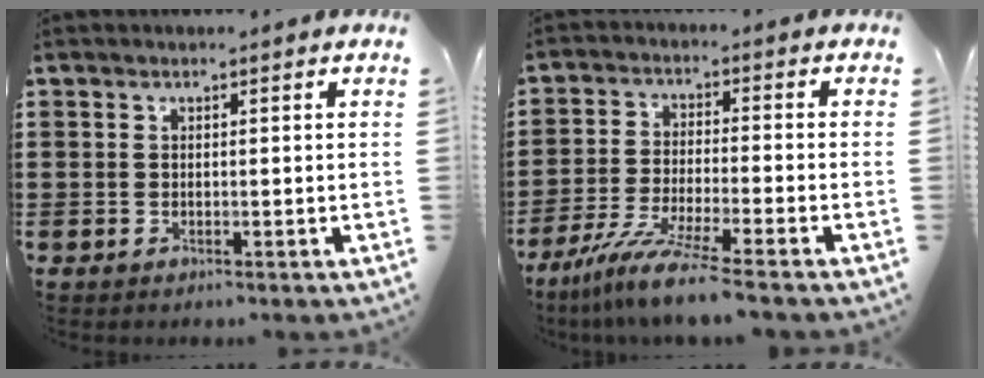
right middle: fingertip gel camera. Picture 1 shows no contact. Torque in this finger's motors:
{"motor_torque": [1.39, -0.75, 0.51, 0.20]}